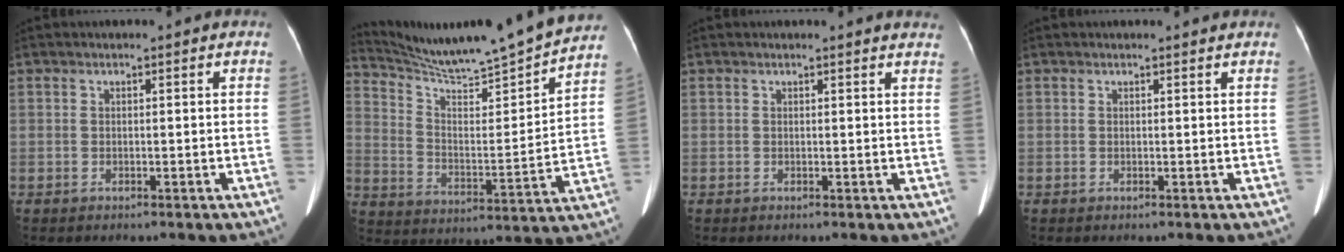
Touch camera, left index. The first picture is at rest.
{"total": 19.0, "force": [17.8, -1.0, 6.5], "torque": [-0.118, -0.048, 0.269]}
{"total": 5.5, "force": [5.4, 0.5, 1.1], "torque": [-0.003, -0.006, 0.033]}
{"total": 1.3, "force": [1.3, 0.0, 0.2], "torque": [-0.010, 0.001, 0.015]}